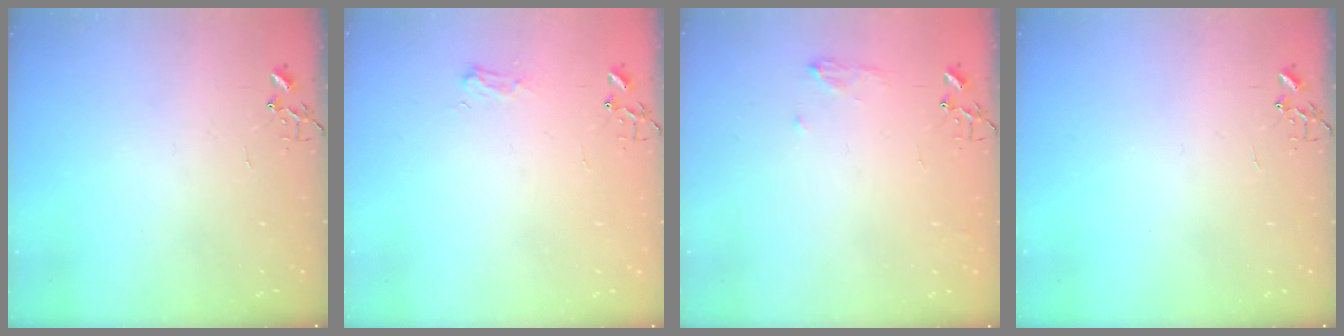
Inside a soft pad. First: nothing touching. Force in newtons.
{"total": 6.6, "press": 6.6, "slide": 0.5}
{"total": 7.0, "press": 7.0, "slide": 0.8}
{"total": 0.0}